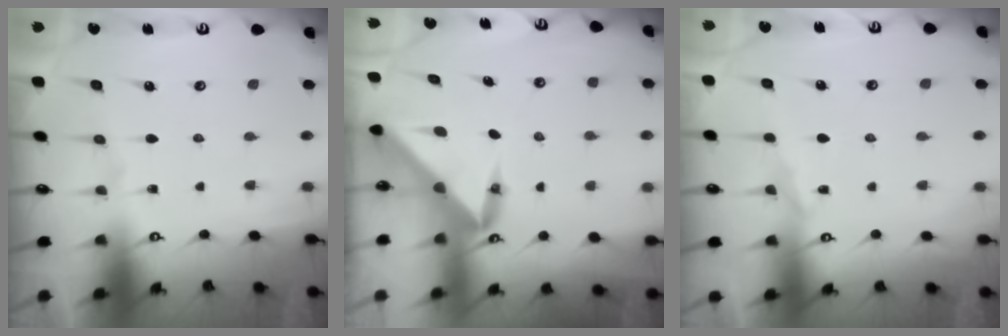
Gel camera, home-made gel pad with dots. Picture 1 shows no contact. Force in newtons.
{"total": 4.2, "press": 4.2, "slide": 0.3}
{"total": 4.0, "press": 4.0, "slide": 0.5}